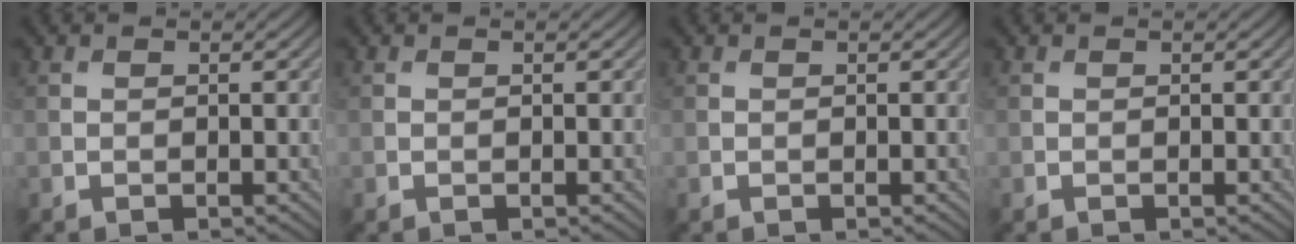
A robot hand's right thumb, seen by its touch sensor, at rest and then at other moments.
{"total": 0.0}
{"total": 0.0}
{"total": 0.0}